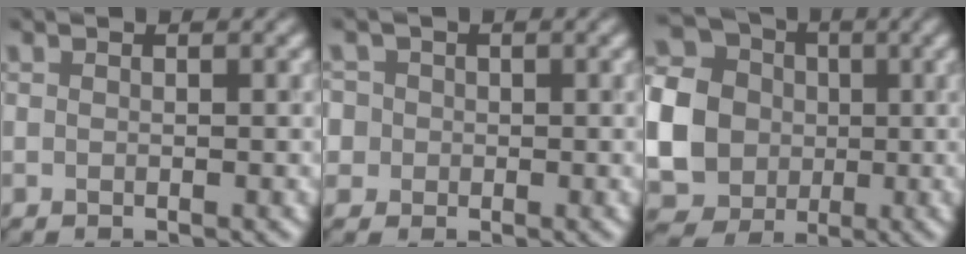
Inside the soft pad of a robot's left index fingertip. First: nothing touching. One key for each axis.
{"total": 4.4, "fx": 0.9, "fy": 4.0, "fz": 1.5, "tx": -0.024, "ty": 0.034, "tz": -0.006}
{"total": 18.8, "fx": -0.2, "fy": 17.6, "fz": 6.5, "tx": -0.210, "ty": 0.006, "tz": -0.042}